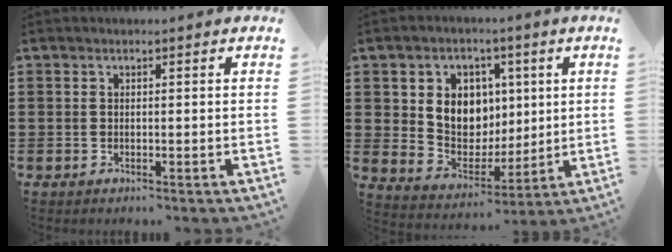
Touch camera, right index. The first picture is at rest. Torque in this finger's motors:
{"motor_torque": [1.06, -0.66, 0.94, 0.13]}